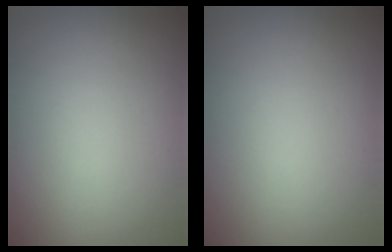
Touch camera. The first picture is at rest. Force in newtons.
{"total": 0.0}